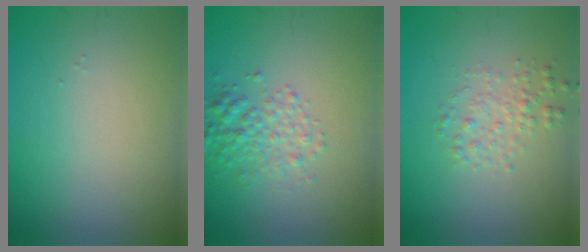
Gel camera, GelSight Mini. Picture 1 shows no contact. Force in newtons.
{"total": 2.9, "press": 2.9, "slide": 0.1}
{"total": 1.9, "press": 1.9, "slide": 0.0}